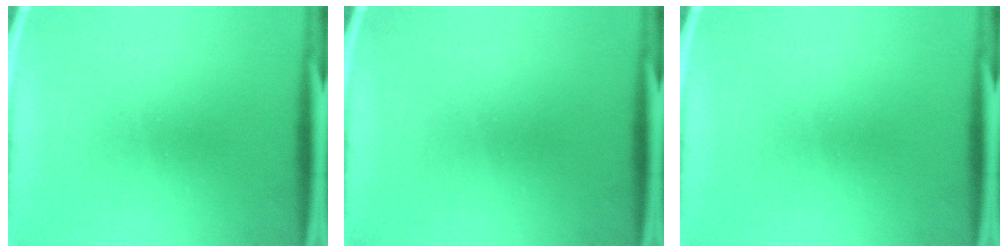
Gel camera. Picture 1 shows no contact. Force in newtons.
{"total": 0.0}
{"total": 0.0}